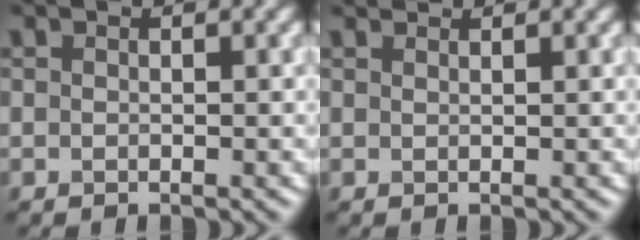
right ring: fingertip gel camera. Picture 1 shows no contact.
{"total": 1.3, "force": [1.3, 0.1, 0.3], "torque": [-0.011, -0.001, 0.015]}